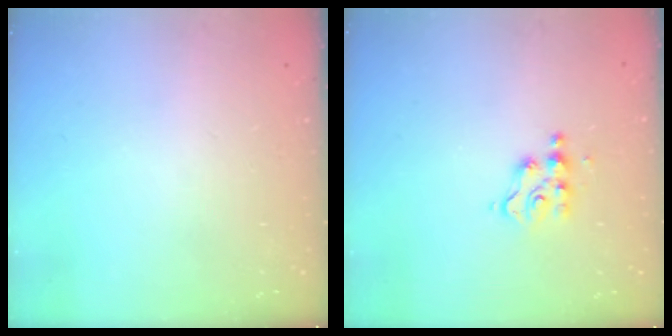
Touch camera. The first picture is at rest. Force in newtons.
{"total": 4.6, "press": 4.6, "slide": 0.3}